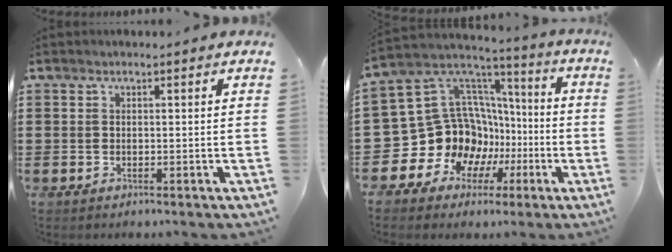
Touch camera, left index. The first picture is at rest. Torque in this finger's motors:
{"motor_torque": [1.27, 0.87, 0.44, 0.05]}